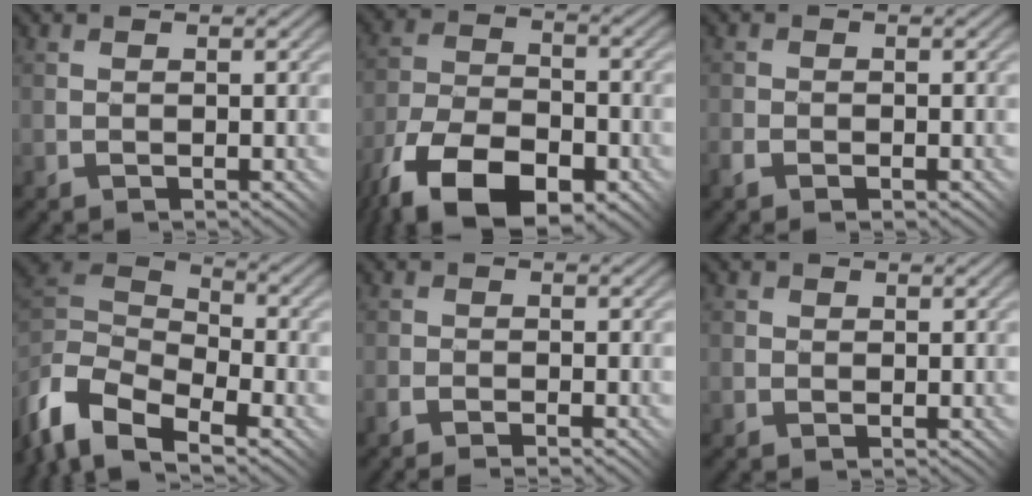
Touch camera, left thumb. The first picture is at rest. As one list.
[{"total": 13.5, "force": [-8.9, 6.3, 7.9], "torque": [-0.176, -0.017, -0.171]}, {"total": 2.0, "force": [-1.4, 1.1, 1.0], "torque": [-0.025, -0.004, -0.034]}, {"total": 11.5, "force": [-7.0, 5.9, 7.0], "torque": [-0.190, -0.011, -0.116]}, {"total": 2.9, "force": [-2.4, 0.8, 1.4], "torque": [-0.028, 0.001, -0.050]}, {"total": 1.6, "force": [0.2, 1.5, -0.2], "torque": [0.008, 0.004, -0.010]}]